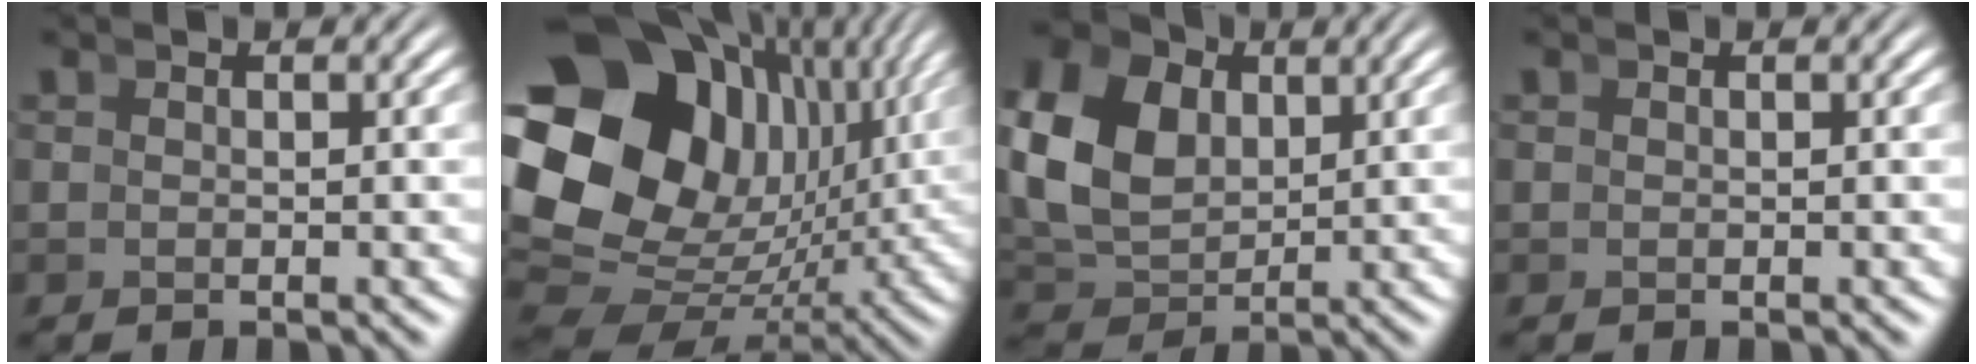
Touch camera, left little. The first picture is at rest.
{"total": 24.1, "force": [2.2, 18.0, 16.0], "torque": [-0.279, -0.019, 0.032]}
{"total": 11.6, "force": [2.5, 9.5, 6.1], "torque": [-0.132, -0.002, 0.035]}
{"total": 0.0}